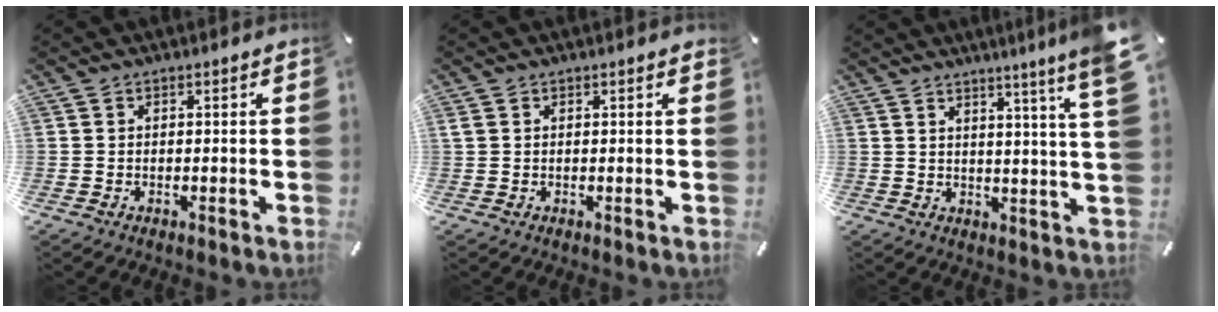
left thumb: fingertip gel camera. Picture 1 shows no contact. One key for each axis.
{"total": 0.7, "fx": 0.4, "fy": 0.2, "fz": 0.5, "tx": -0.010, "ty": 0.000, "tz": 0.007}
{"total": 8.4, "fx": 5.4, "fy": -0.6, "fz": 6.5, "tx": -0.098, "ty": -0.043, "tz": 0.081}